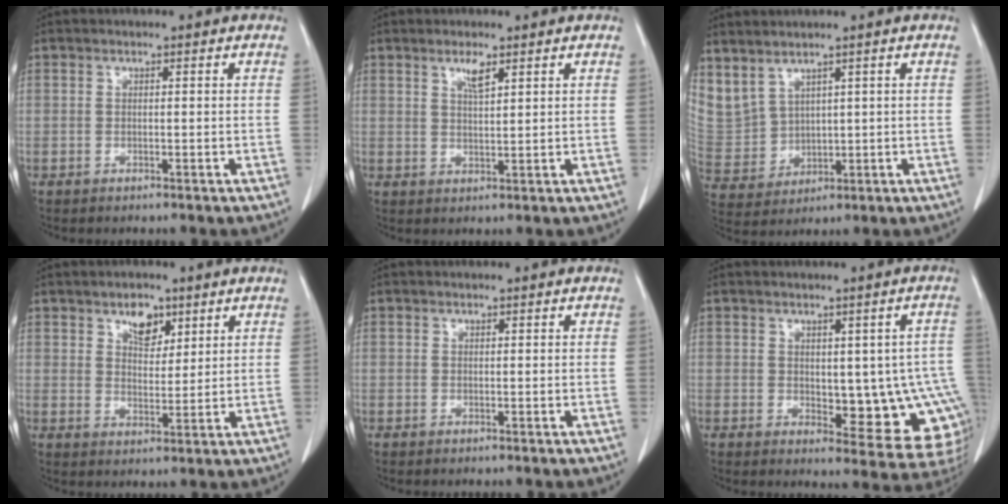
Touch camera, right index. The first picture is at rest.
{"total": 2.8, "force": [1.8, 0.6, 2.1], "torque": [-0.042, -0.001, 0.035]}
{"total": 10.4, "force": [6.5, 6.8, 4.5], "torque": [-0.133, 0.009, 0.161]}
{"total": 4.8, "force": [3.0, 2.6, 2.7], "torque": [-0.043, 0.000, 0.052]}
{"total": 0.0}
{"total": 11.9, "force": [-0.7, 5.1, 10.7], "torque": [-0.099, 0.009, 0.006]}